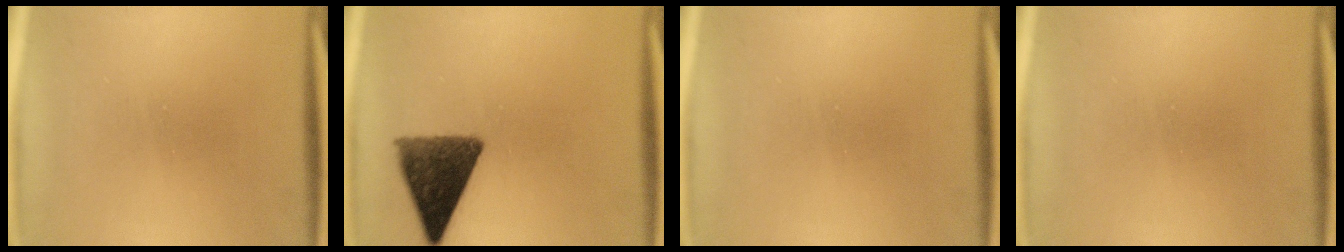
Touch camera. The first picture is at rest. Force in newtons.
{"total": 11.0}
{"total": 0.0}
{"total": 0.0}